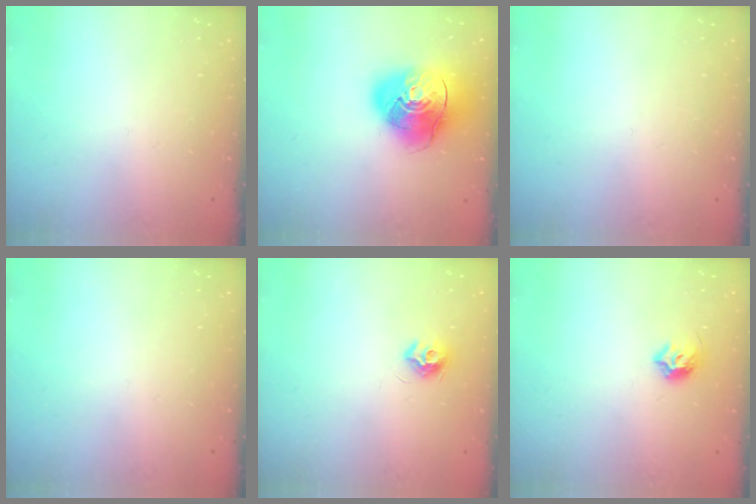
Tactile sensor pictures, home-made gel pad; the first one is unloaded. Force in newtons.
{"total": 14.8, "press": 14.6, "slide": 2.1}
{"total": 0.0}
{"total": 0.0}
{"total": 7.0, "press": 6.9, "slide": 0.4}
{"total": 6.2, "press": 6.1, "slide": 0.9}